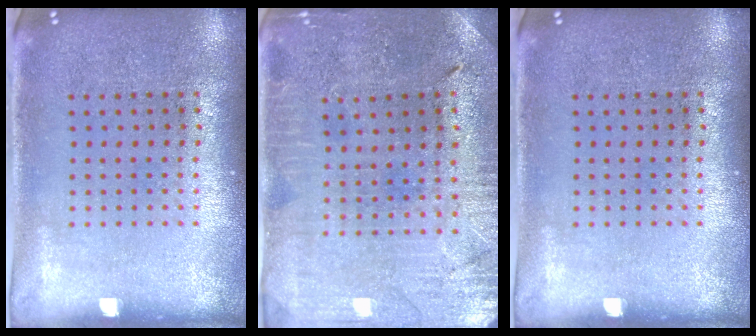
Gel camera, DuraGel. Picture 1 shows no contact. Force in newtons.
{"total": 0.7, "press": 0.6, "slide": 0.3}
{"total": 0.0}